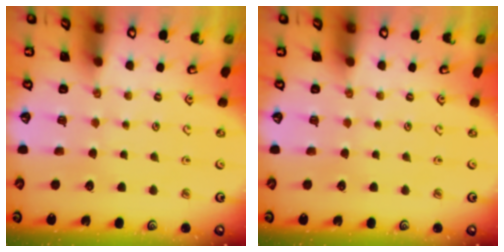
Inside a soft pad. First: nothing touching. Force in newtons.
{"total": 0.0}